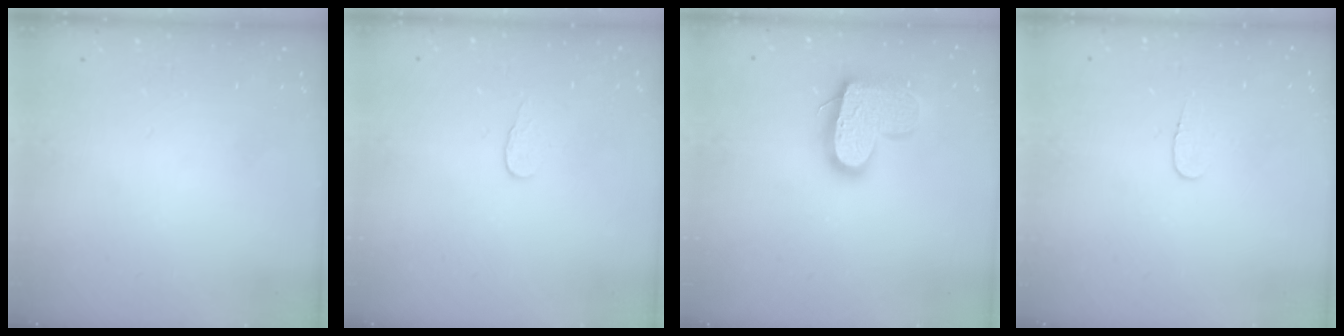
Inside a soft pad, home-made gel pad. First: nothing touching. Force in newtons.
{"total": 3.1, "press": 3.1, "slide": 0.3}
{"total": 15.1, "press": 15.0, "slide": 1.0}
{"total": 4.0, "press": 4.0, "slide": 0.4}